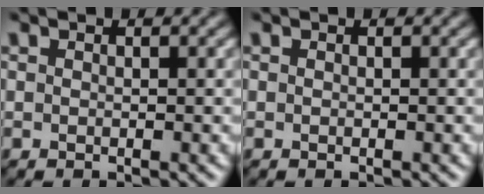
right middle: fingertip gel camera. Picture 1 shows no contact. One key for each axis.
{"total": 0.0}